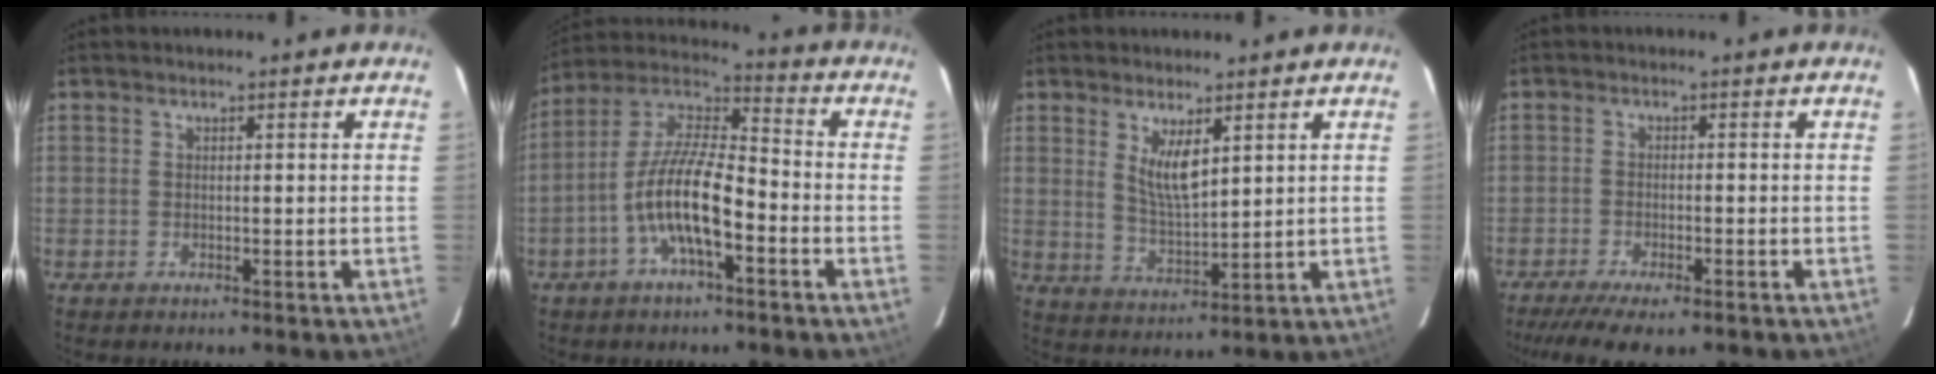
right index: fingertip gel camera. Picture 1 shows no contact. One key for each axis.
{"total": 12.4, "fx": -5.0, "fy": 3.8, "fz": 10.8, "tx": -0.218, "ty": 0.002, "tz": -0.096}
{"total": 6.1, "fx": 2.8, "fy": 2.0, "fz": 5.1, "tx": -0.092, "ty": -0.013, "tz": 0.059}
{"total": 9.0, "fx": -7.0, "fy": 2.0, "fz": 5.3, "tx": -0.125, "ty": -0.032, "tz": -0.116}